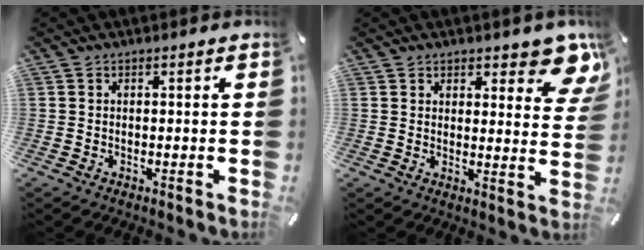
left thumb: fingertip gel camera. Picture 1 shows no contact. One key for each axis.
{"total": 7.5, "fx": 5.6, "fy": 3.8, "fz": 3.4, "tx": -0.018, "ty": -0.040, "tz": 0.095}